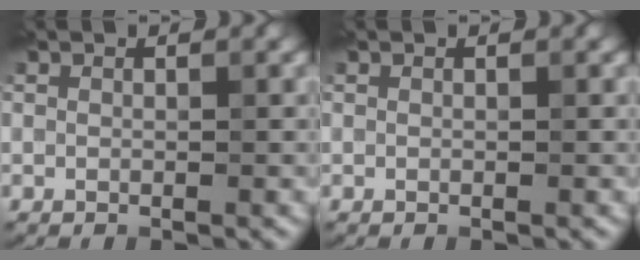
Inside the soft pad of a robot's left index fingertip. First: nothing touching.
{"total": 0.0}